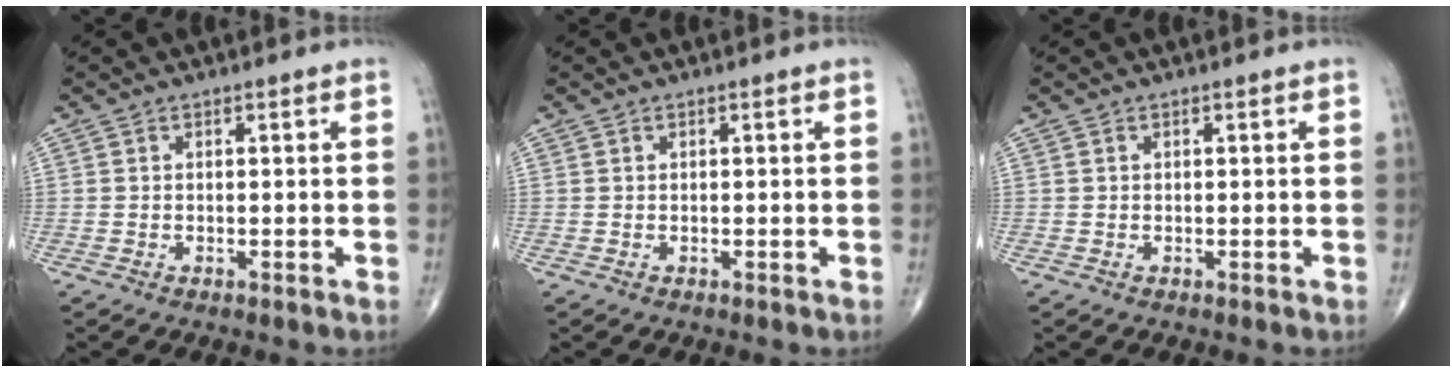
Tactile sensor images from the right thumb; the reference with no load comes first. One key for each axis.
{"total": 0.0}
{"total": 0.0}